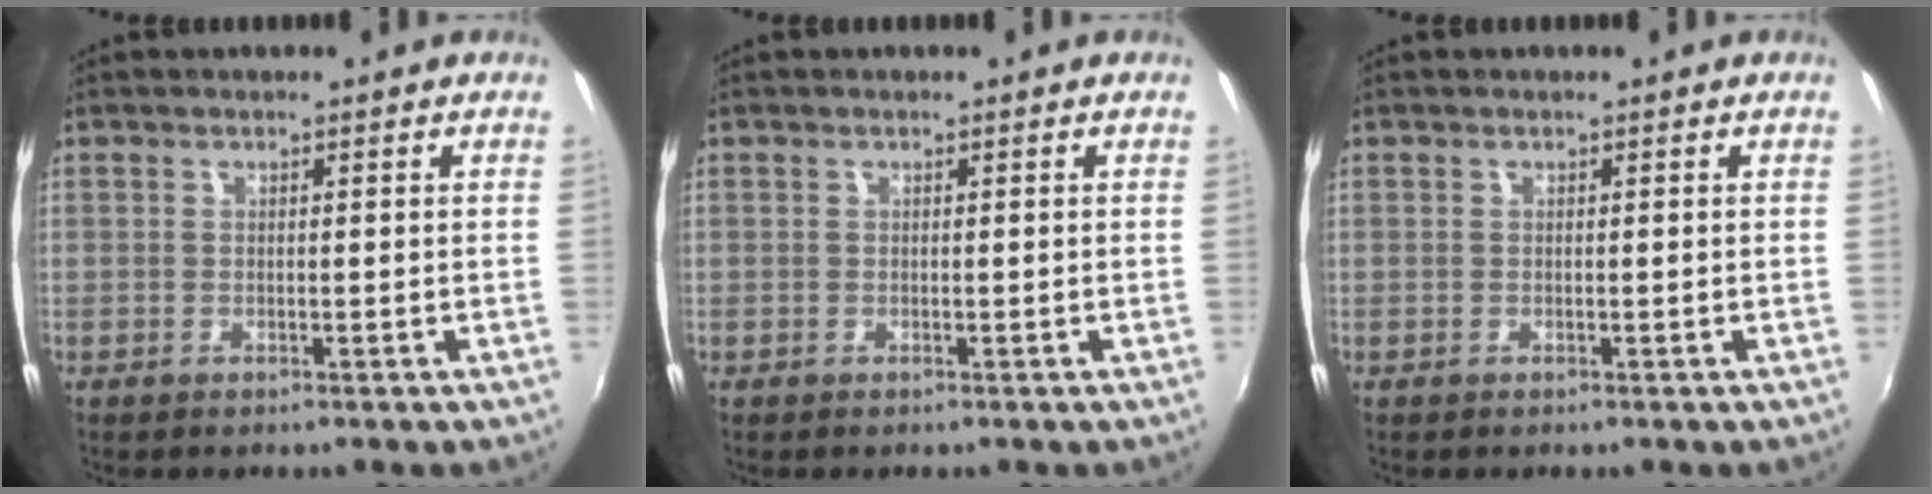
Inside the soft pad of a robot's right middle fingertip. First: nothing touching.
{"total": 0.0}
{"total": 0.0}